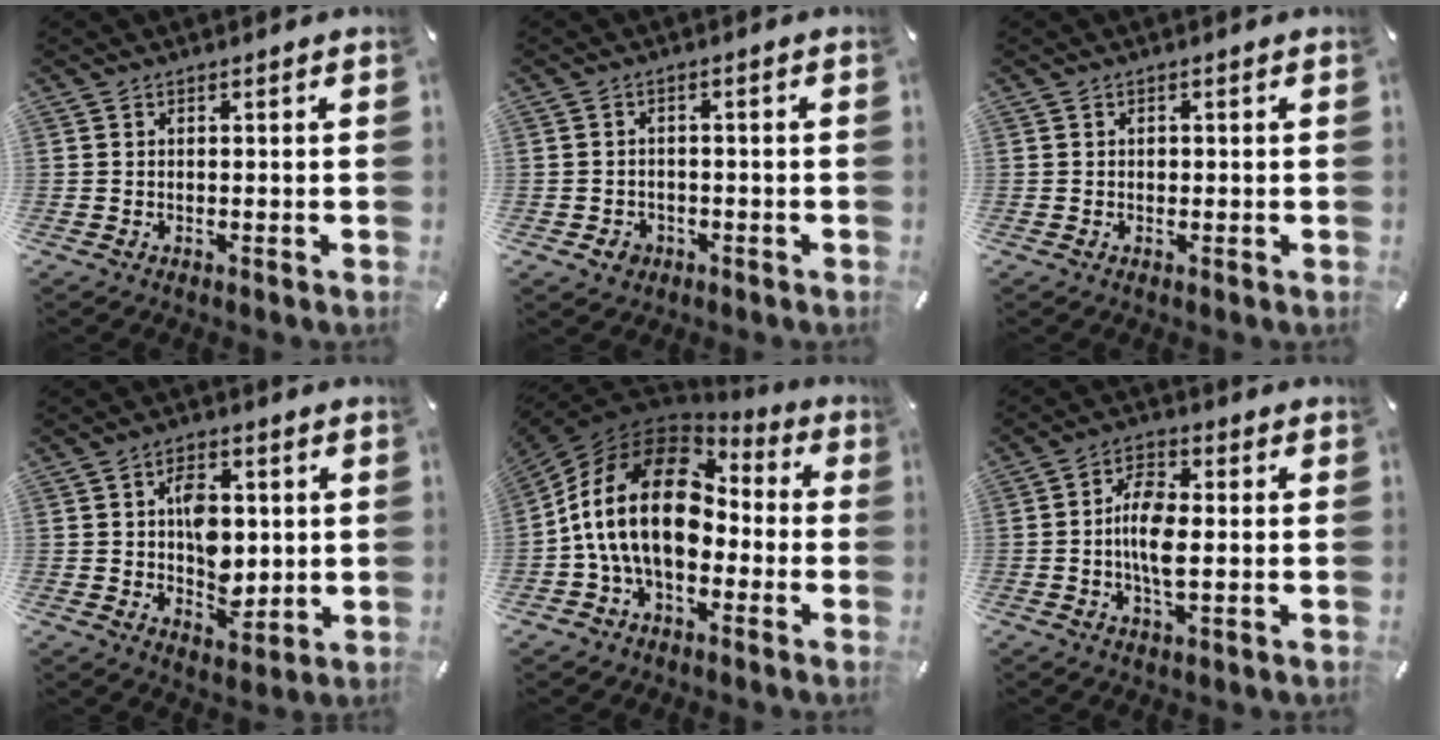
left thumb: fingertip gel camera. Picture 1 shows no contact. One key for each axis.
{"total": 3.3, "fx": -1.5, "fy": 2.7, "fz": 1.2, "tx": -0.021, "ty": 0.006, "tz": -0.028}
{"total": 0.7, "fx": 0.0, "fy": 0.6, "fz": 0.3, "tx": -0.005, "ty": 0.003, "tz": -0.001}
{"total": 9.5, "fx": 1.1, "fy": 7.0, "fz": 6.4, "tx": -0.078, "ty": 0.002, "tz": 0.019}
{"total": 20.7, "fx": -1.1, "fy": 14.1, "fz": 15.1, "tx": -0.314, "ty": 0.025, "tz": -0.021}
{"total": 8.6, "fx": -0.5, "fy": 4.0, "fz": 7.6, "tx": -0.152, "ty": 0.000, "tz": -0.014}